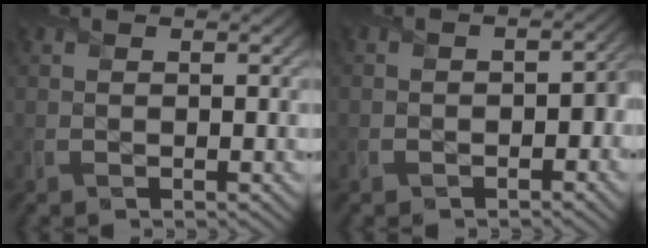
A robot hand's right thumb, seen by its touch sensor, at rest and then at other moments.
{"total": 2.6, "force": [-1.0, 1.7, 1.7], "torque": [-0.023, -0.005, -0.020]}